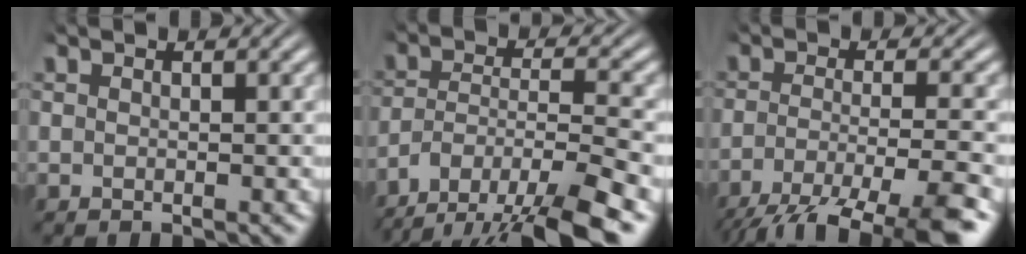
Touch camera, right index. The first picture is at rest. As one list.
[{"total": 8.1, "force": [-4.2, 4.1, 5.5], "torque": [-0.104, -0.031, -0.057]}, {"total": 9.5, "force": [-6.6, 3.3, 6.1], "torque": [-0.103, -0.045, -0.080]}]